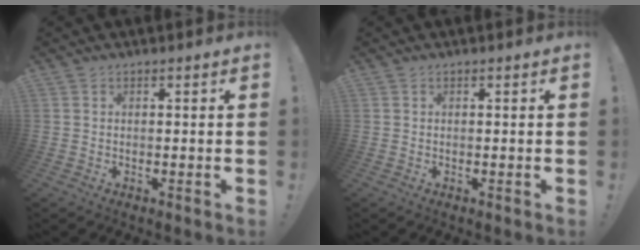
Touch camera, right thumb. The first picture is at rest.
{"total": 0.0}